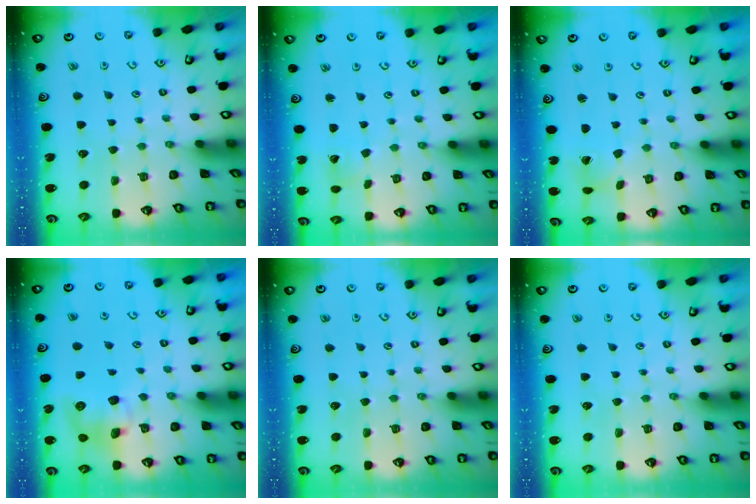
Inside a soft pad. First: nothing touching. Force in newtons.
{"total": 2.4, "press": 2.4, "slide": 0.2}
{"total": 1.0, "press": 1.0, "slide": 0.1}
{"total": 8.1, "press": 8.0, "slide": 1.1}
{"total": 0.0}
{"total": 0.0}